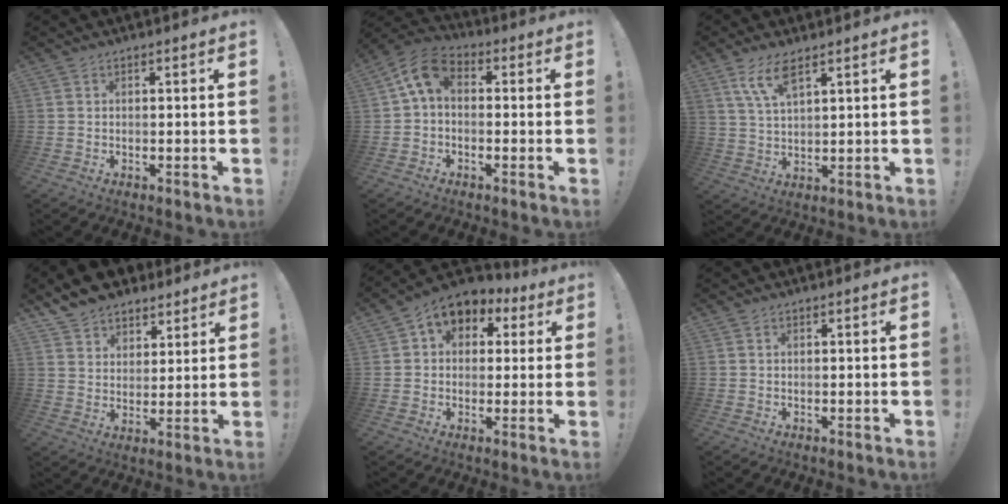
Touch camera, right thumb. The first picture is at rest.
{"total": 8.9, "force": [1.5, 5.4, 6.8], "torque": [-0.137, 0.008, 0.033]}
{"total": 7.7, "force": [4.9, 2.3, 5.5], "torque": [-0.113, -0.012, 0.090]}
{"total": 10.1, "force": [8.1, 5.6, 2.0], "torque": [-0.042, -0.062, 0.159]}
{"total": 7.3, "force": [3.2, 5.8, 3.2], "torque": [-0.050, -0.015, 0.065]}
{"total": 0.0}